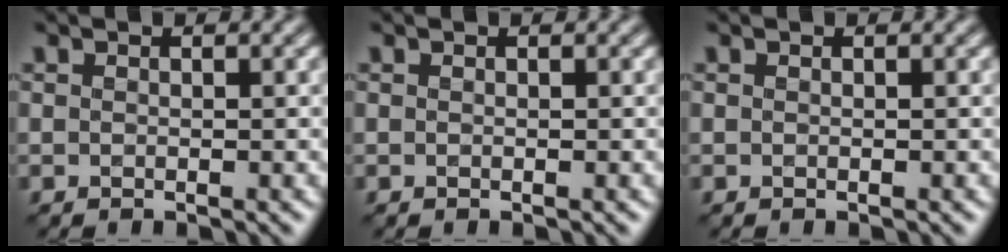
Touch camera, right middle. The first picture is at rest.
{"total": 0.0}
{"total": 0.0}